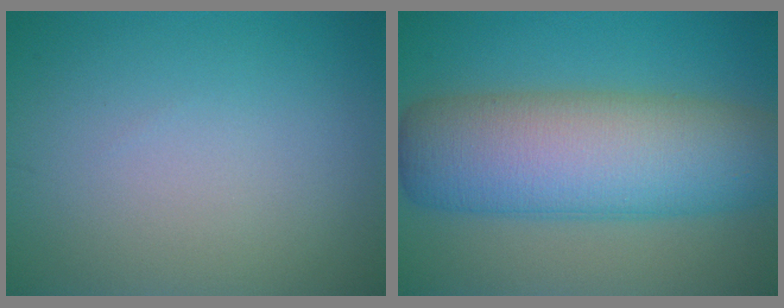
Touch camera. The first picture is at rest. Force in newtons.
{"total": 11.7, "press": 11.7, "slide": 0.4}